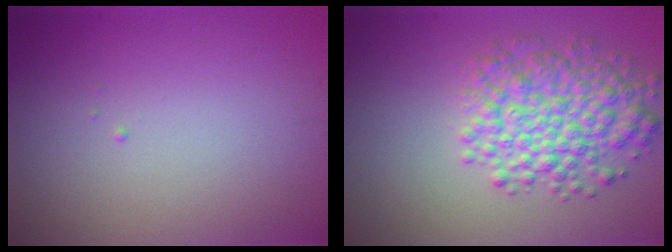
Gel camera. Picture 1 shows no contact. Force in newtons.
{"total": 5.8, "press": 5.8, "slide": 0.2}